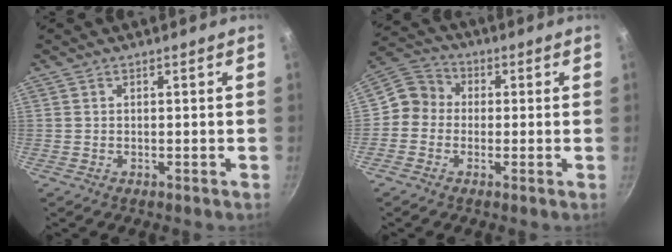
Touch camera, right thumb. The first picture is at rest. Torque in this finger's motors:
{"motor_torque": [0.34, -0.50, -0.12, 0.03, 0.10]}